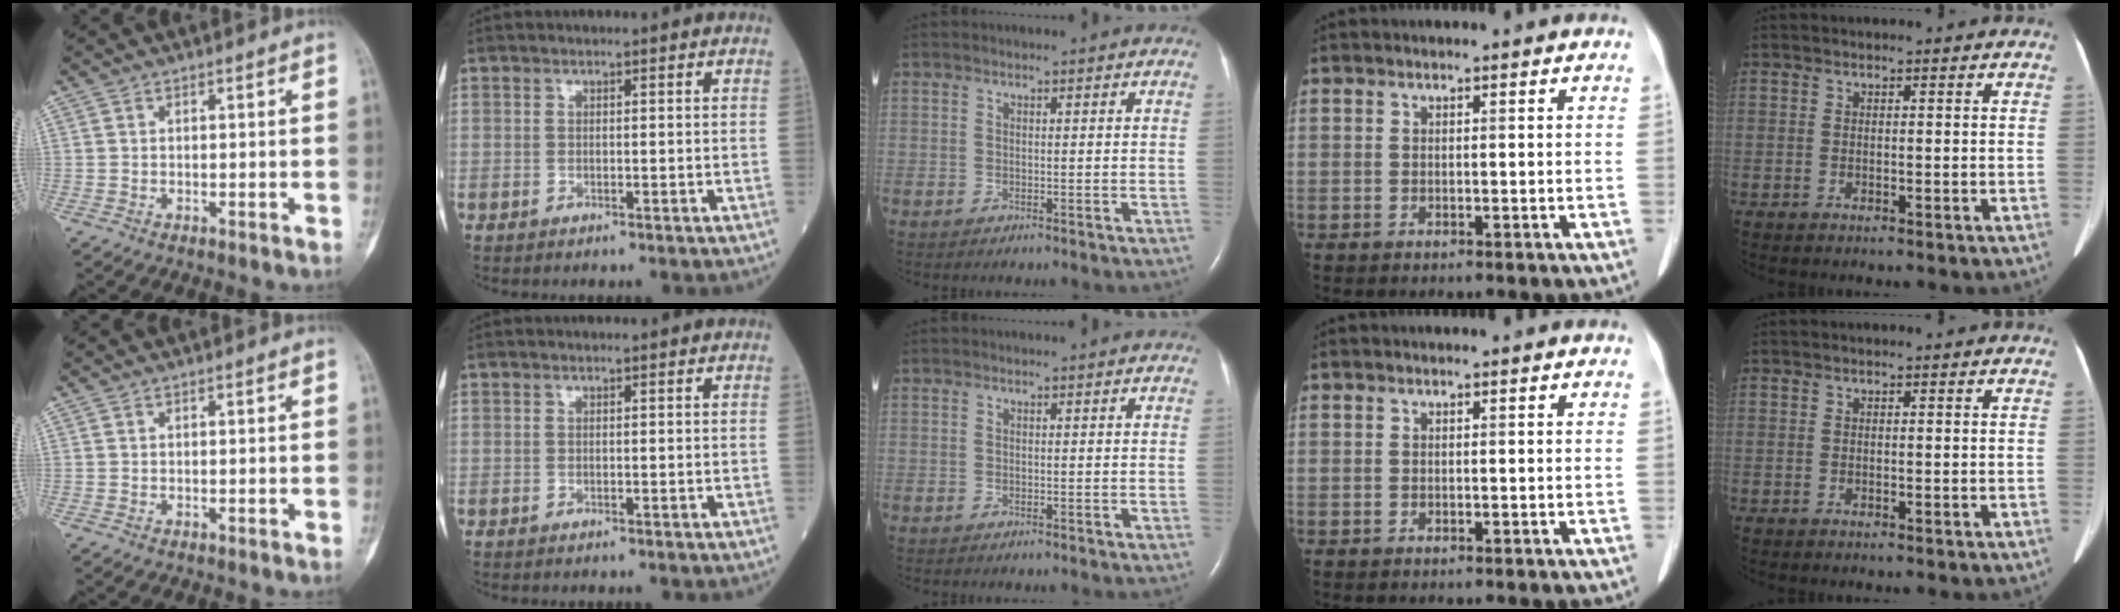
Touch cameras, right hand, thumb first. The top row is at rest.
{}